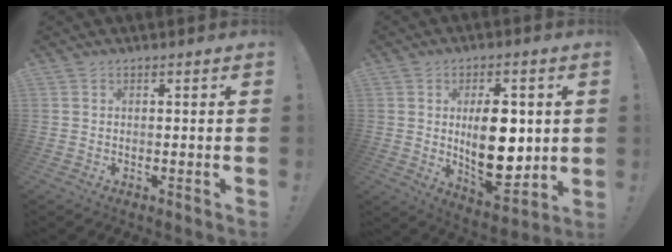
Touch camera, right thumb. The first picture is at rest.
{"total": 16.8, "force": [1.0, 9.2, 14.0], "torque": [-0.233, -0.013, 0.021]}